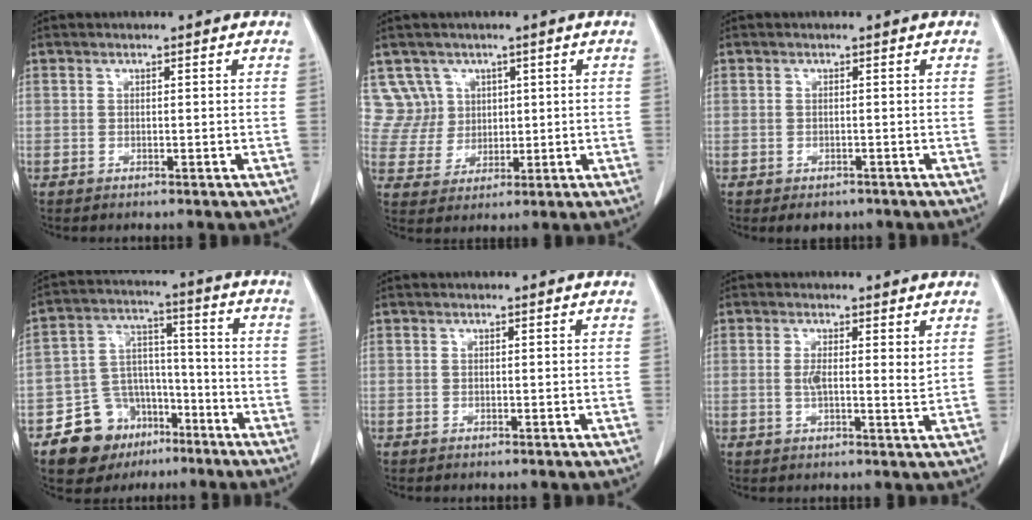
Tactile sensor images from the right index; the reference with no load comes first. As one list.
[{"total": 6.3, "force": [2.8, 5.6, -0.5], "torque": [0.014, 0.018, 0.065]}, {"total": 2.5, "force": [-1.6, 1.8, 0.7], "torque": [-0.003, 0.002, -0.015]}, {"total": 11.6, "force": [-6.9, 8.4, 3.9], "torque": [-0.066, 0.046, -0.105]}, {"total": 0.0}, {"total": 3.4, "force": [0.9, 0.7, 3.2], "torque": [-0.054, -0.005, 0.014]}]